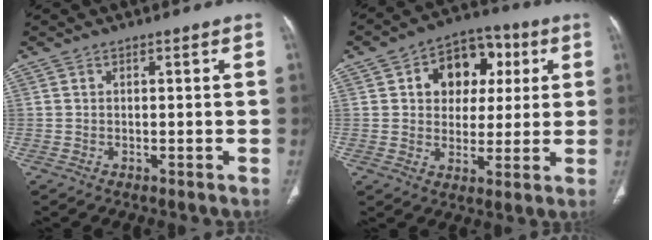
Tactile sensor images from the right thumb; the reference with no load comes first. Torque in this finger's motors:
{"motor_torque": [0.22, 2.27, 0.92, 0.61, 0.07]}